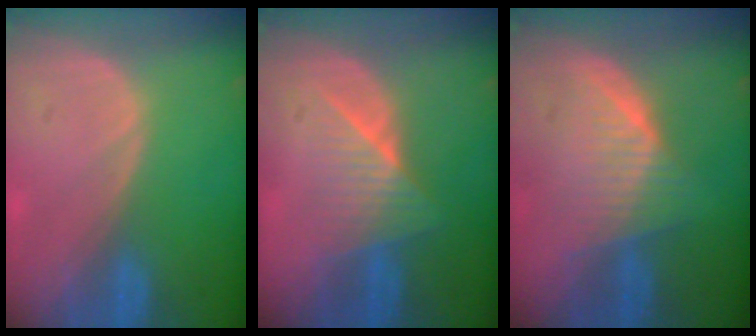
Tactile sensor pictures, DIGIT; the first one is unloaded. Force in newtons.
{"total": 6.6, "press": 5.9, "slide": 2.9}
{"total": 6.5, "press": 6.2, "slide": 1.8}